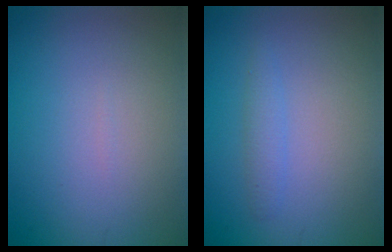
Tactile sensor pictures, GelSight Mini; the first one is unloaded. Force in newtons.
{"total": 1.3, "press": 1.3, "slide": 0.0}